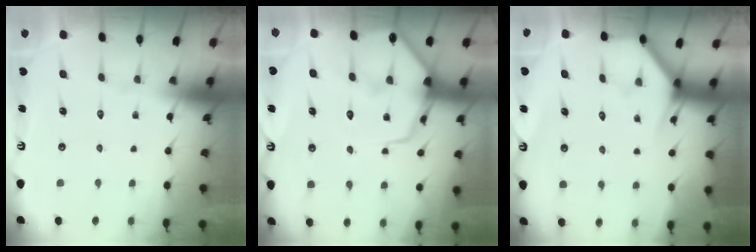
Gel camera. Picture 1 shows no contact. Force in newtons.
{"total": 12.3, "press": 12.2, "slide": 1.1}
{"total": 3.8, "press": 3.8, "slide": 0.3}